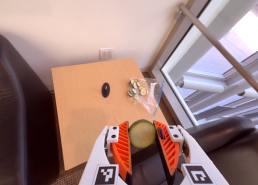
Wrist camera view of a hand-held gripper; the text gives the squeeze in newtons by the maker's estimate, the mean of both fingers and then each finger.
{"total": 9.6, "left": 9.5, "right": 9.7}